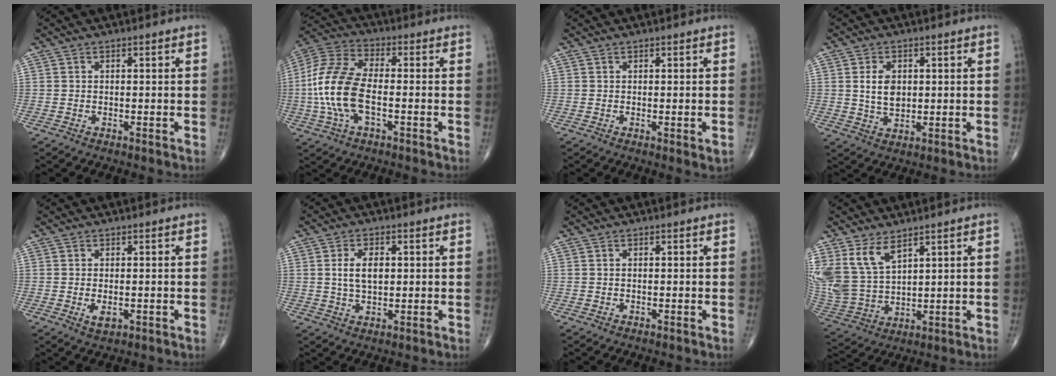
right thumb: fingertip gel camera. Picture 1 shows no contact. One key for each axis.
{"total": 14.8, "fx": -2.2, "fy": 7.1, "fz": 12.8, "tx": -0.285, "ty": 0.025, "tz": -0.046}
{"total": 1.5, "fx": -0.2, "fy": 0.4, "fz": 1.4, "tx": -0.022, "ty": -0.007, "tz": 0.001}
{"total": 5.8, "fx": 1.0, "fy": 3.9, "fz": 4.2, "tx": -0.064, "ty": -0.009, "tz": 0.024}
{"total": 2.5, "fx": -0.5, "fy": 1.3, "fz": 2.1, "tx": -0.037, "ty": -0.006, "tz": -0.005}
{"total": 5.9, "fx": 1.0, "fy": 3.3, "fz": 4.8, "tx": -0.083, "ty": -0.003, "tz": 0.020}
{"total": 0.0}
{"total": 11.6, "fx": 6.8, "fy": 5.9, "fz": 7.3, "tx": -0.147, "ty": -0.028, "tz": 0.158}